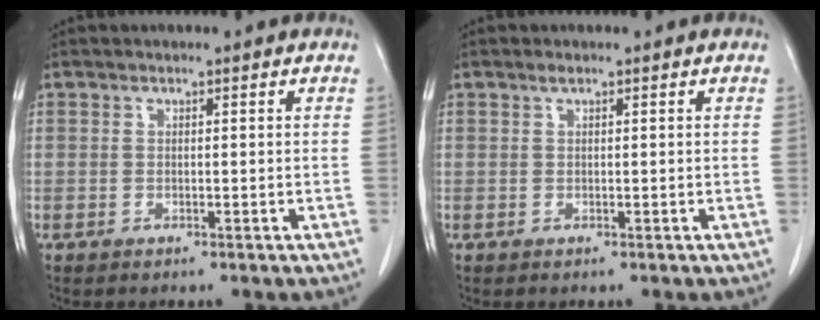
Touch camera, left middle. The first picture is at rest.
{"total": 0.5, "force": [0.4, 0.0, 0.4], "torque": [-0.011, 0.000, 0.007]}